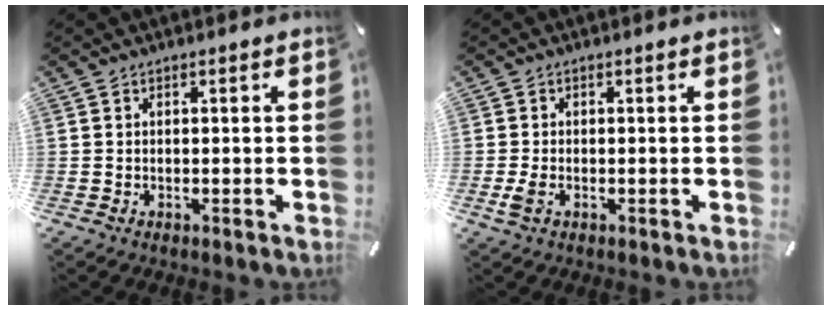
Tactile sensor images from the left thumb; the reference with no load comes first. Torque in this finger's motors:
{"motor_torque": [-0.02, -0.09, -0.16, 0.12, 0.10]}